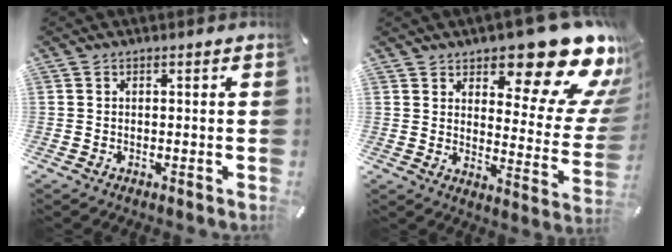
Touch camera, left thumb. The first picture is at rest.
{"total": 19.2, "force": [13.4, 7.3, 11.6], "torque": [-0.134, -0.116, 0.216]}